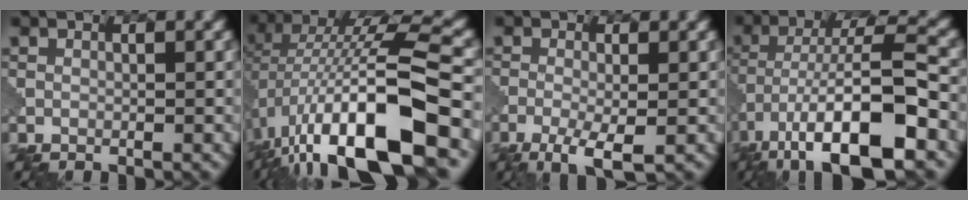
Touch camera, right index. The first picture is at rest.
{"total": 13.6, "force": [-5.4, 4.2, 11.7], "torque": [-0.214, 0.016, -0.083]}
{"total": 3.5, "force": [-2.1, 0.6, 2.7], "torque": [-0.057, -0.005, -0.037]}
{"total": 11.5, "force": [-6.6, 2.5, 9.1], "torque": [-0.165, 0.008, -0.108]}